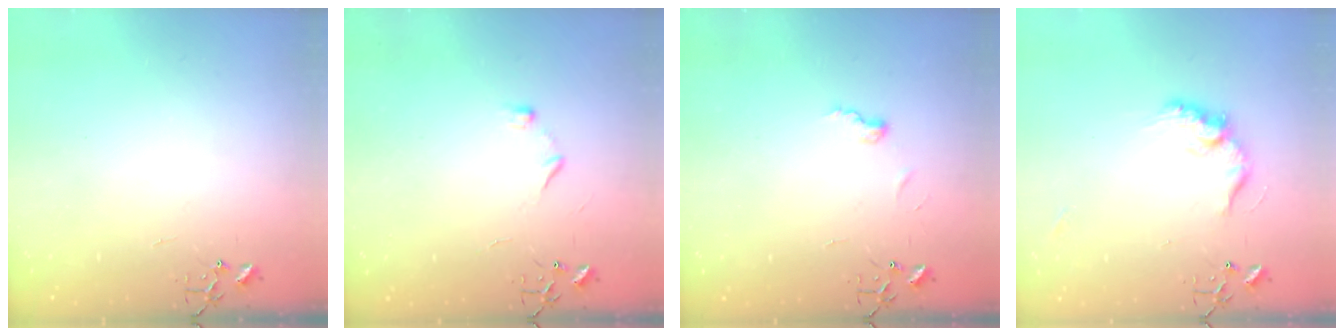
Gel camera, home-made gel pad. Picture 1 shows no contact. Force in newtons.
{"total": 6.7, "press": 6.7, "slide": 0.7}
{"total": 5.5, "press": 5.5, "slide": 0.6}
{"total": 12.6, "press": 12.6, "slide": 0.7}